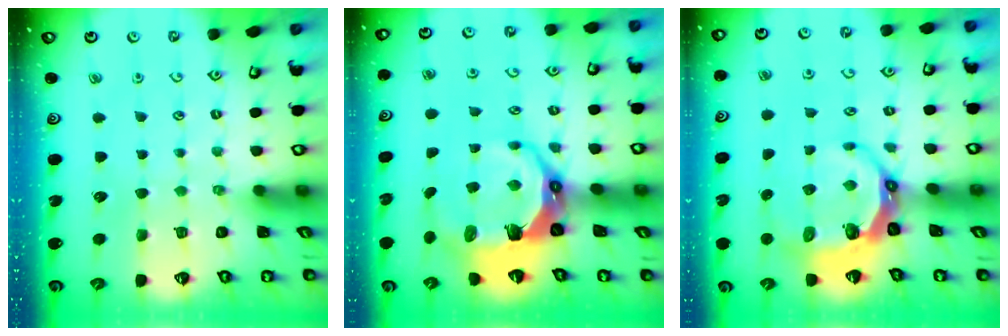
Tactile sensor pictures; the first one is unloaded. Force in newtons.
{"total": 11.7, "press": 10.2, "slide": 5.7}
{"total": 7.8, "press": 6.7, "slide": 3.9}